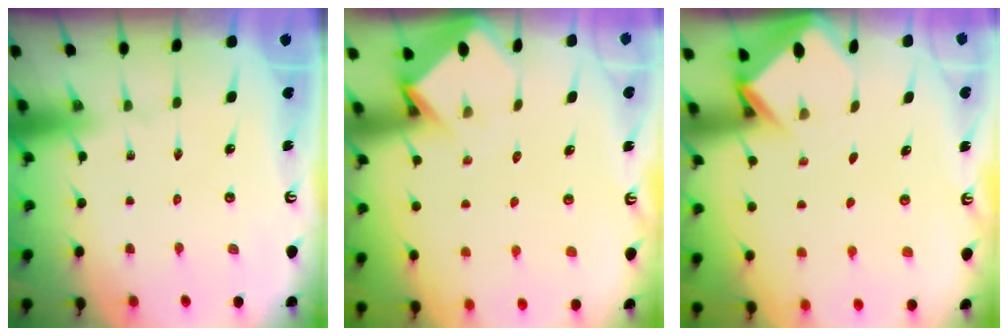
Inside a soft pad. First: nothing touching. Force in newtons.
{"total": 3.5, "press": 3.4, "slide": 0.3}
{"total": 3.0, "press": 3.0, "slide": 0.2}